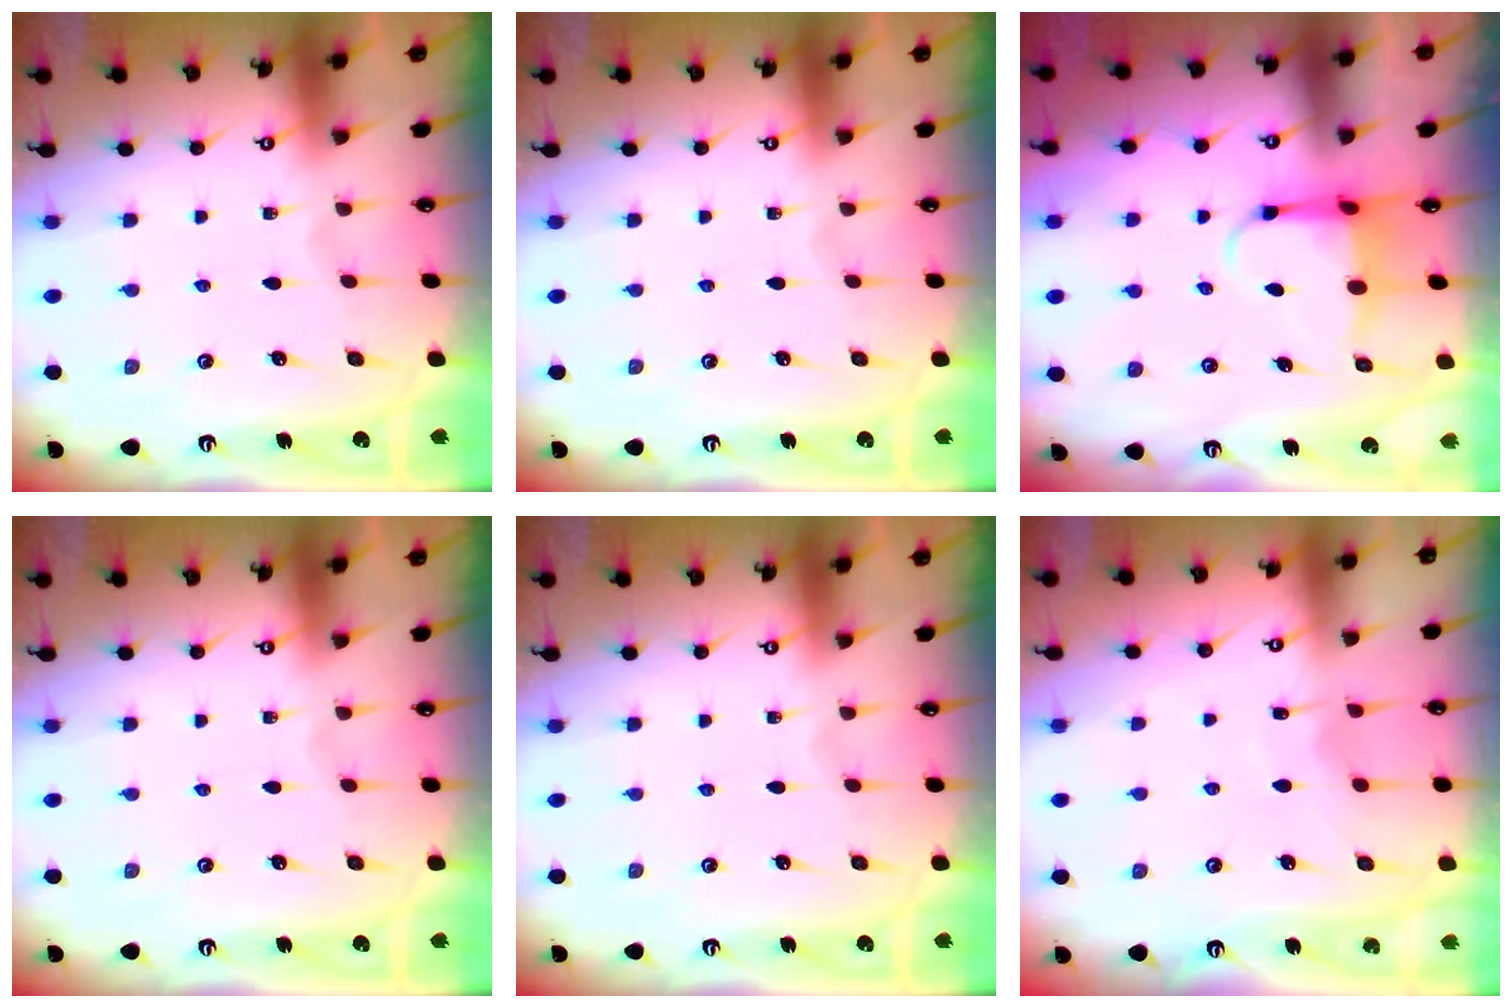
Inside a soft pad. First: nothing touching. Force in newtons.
{"total": 0.0}
{"total": 4.5, "press": 4.3, "slide": 1.3}
{"total": 0.0}
{"total": 0.0}
{"total": 5.0, "press": 5.0, "slide": 0.5}